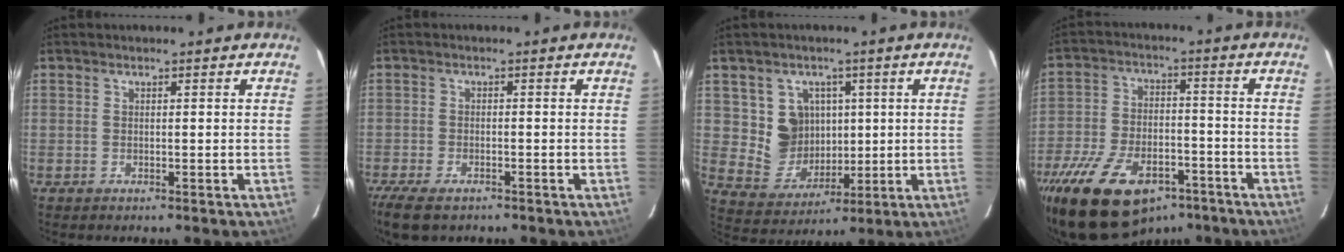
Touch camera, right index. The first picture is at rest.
{"total": 7.4, "force": [-5.5, 2.9, 4.1], "torque": [-0.110, -0.027, -0.103]}
{"total": 9.3, "force": [2.2, 8.7, 2.5], "torque": [-0.064, 0.011, 0.056]}
{"total": 21.4, "force": [-14.1, 10.9, 11.8], "torque": [-0.247, -0.017, -0.225]}